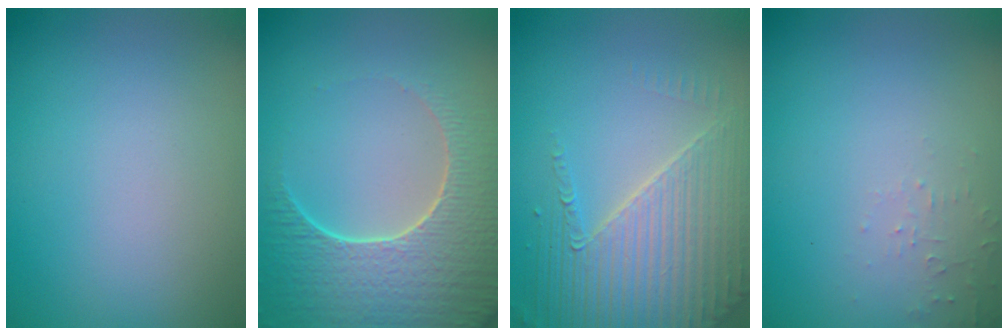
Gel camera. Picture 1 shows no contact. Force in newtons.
{"total": 7.3, "press": 5.8, "slide": 4.3}
{"total": 5.2, "press": 4.5, "slide": 2.7}
{"total": 1.2, "press": 1.2, "slide": 0.3}